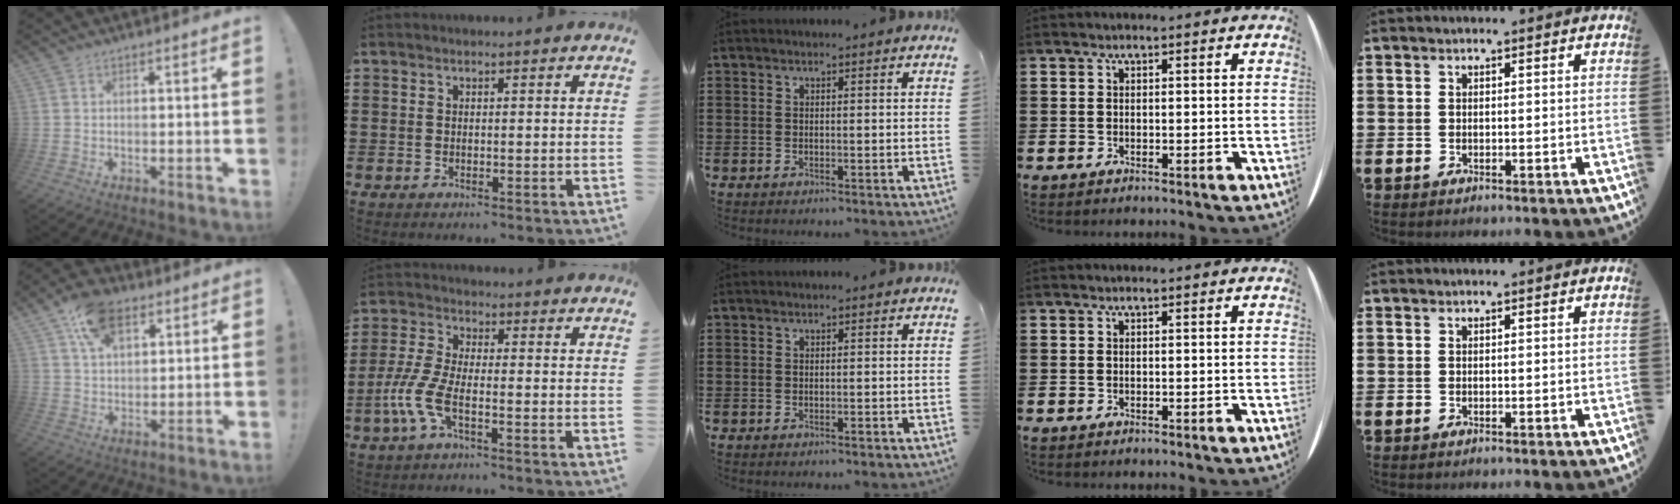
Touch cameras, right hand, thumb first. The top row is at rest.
{"thumb": {"total": 12.7, "force": [6.7, 7.9, 7.4], "torque": [-0.120, -0.013, 0.126]}, "index": {"total": 6.5, "force": [-2.9, 2.0, 5.4], "torque": [-0.150, -0.020, -0.064]}}